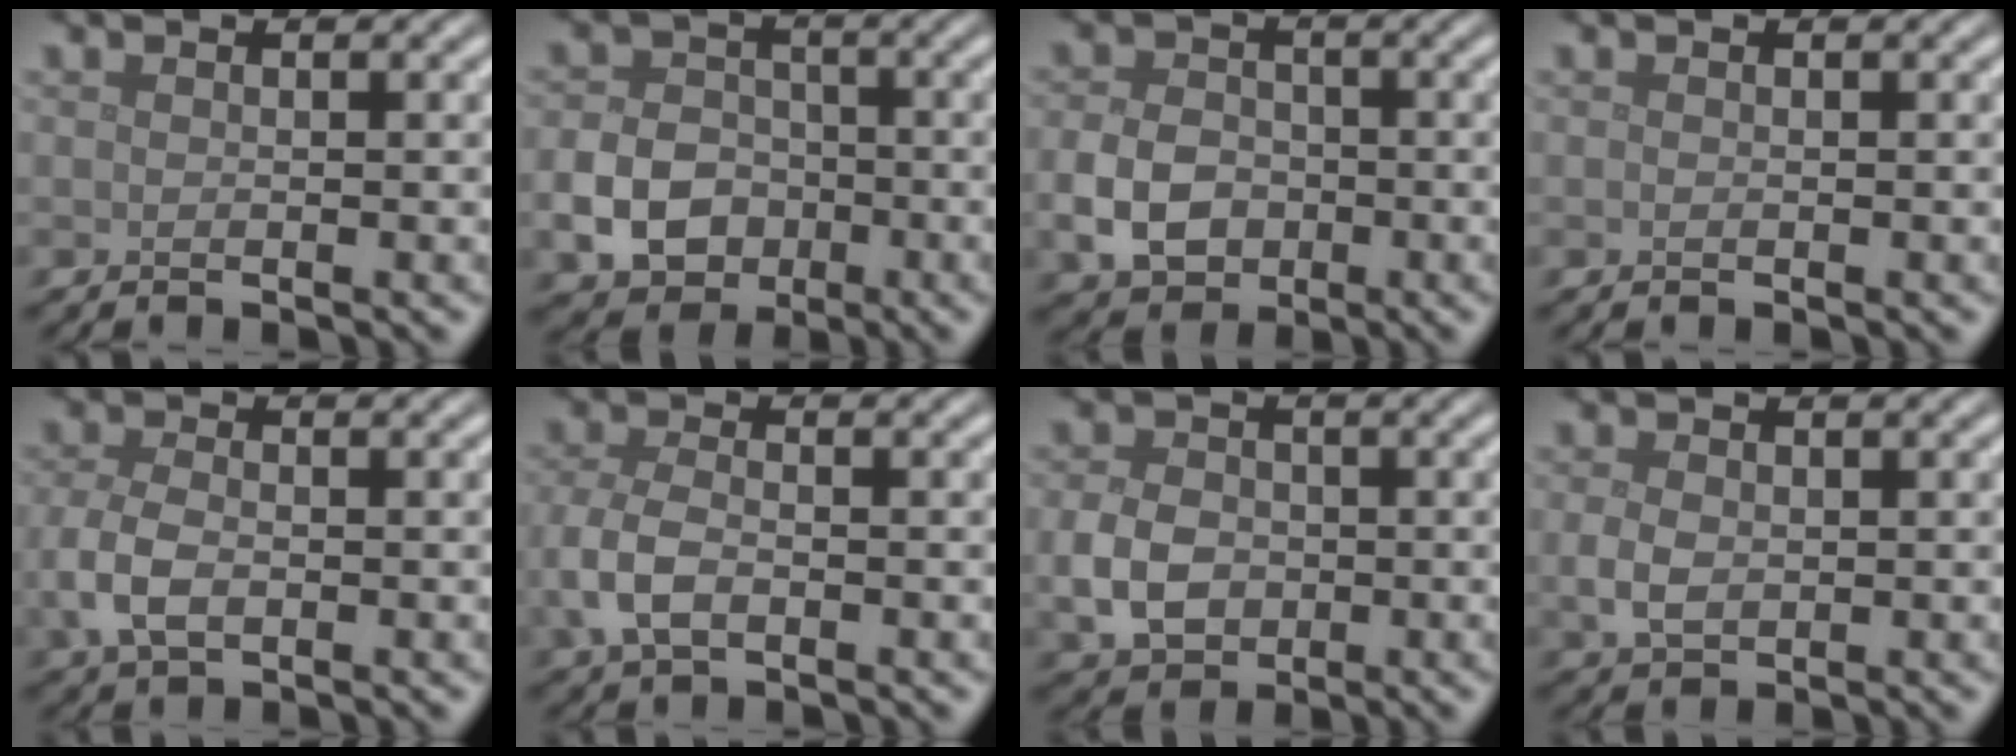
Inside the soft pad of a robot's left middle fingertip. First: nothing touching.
{"total": 5.5, "force": [-1.9, 4.3, 2.8], "torque": [-0.056, -0.003, -0.043]}
{"total": 4.8, "force": [-1.5, 3.7, 2.7], "torque": [-0.057, -0.002, -0.034]}
{"total": 0.0}
{"total": 3.7, "force": [-0.9, 2.3, 2.8], "torque": [-0.070, -0.005, -0.022]}
{"total": 3.9, "force": [-1.3, 2.2, 2.9], "torque": [-0.071, -0.002, -0.034]}
{"total": 4.4, "force": [-0.9, 3.4, 2.7], "torque": [-0.062, -0.004, -0.021]}
{"total": 2.4, "force": [-0.1, 1.7, 1.6], "torque": [-0.039, -0.003, -0.001]}